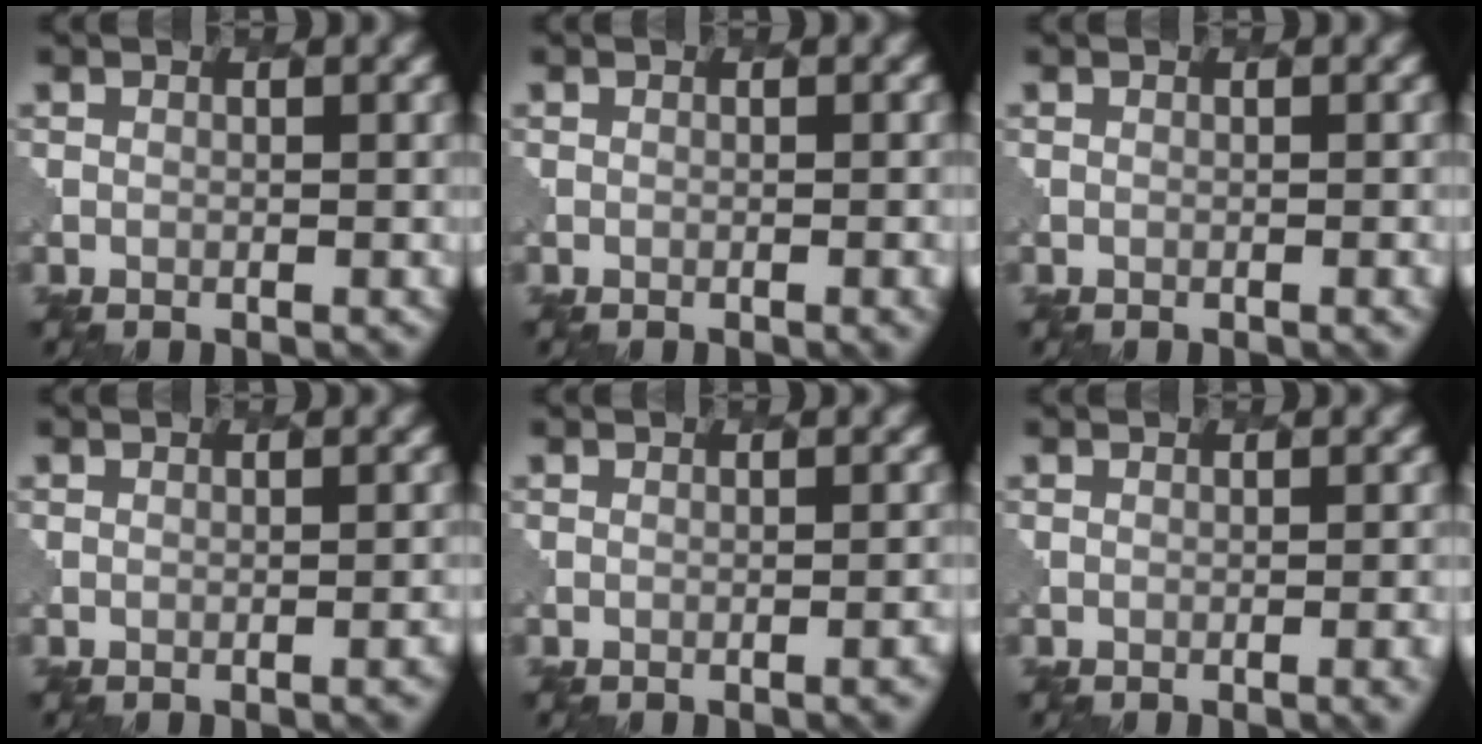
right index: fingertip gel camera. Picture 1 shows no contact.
{"total": 1.8, "force": [-0.6, 0.6, 1.6], "torque": [-0.006, 0.003, -0.003]}
{"total": 0.8, "force": [-0.2, 0.3, 0.7], "torque": [0.000, 0.001, -0.001]}
{"total": 1.5, "force": [-0.8, 0.5, 1.2], "torque": [-0.002, 0.003, -0.009]}
{"total": 1.8, "force": [-0.9, 0.6, 1.5], "torque": [-0.003, 0.005, -0.010]}
{"total": 2.7, "force": [-1.1, 0.9, 2.3], "torque": [-0.011, 0.004, -0.009]}